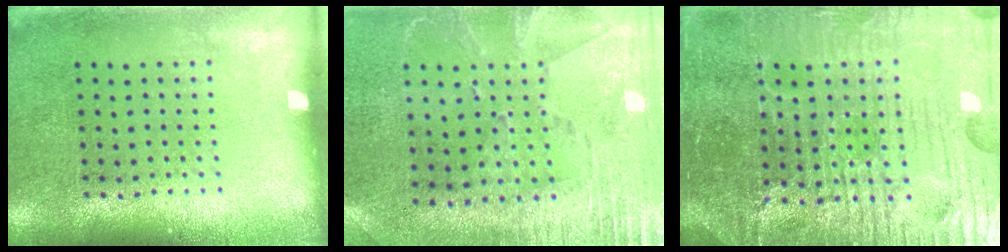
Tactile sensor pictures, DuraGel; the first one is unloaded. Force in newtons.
{"total": 2.7, "press": 2.3, "slide": 1.5}
{"total": 6.3, "press": 5.8, "slide": 2.5}